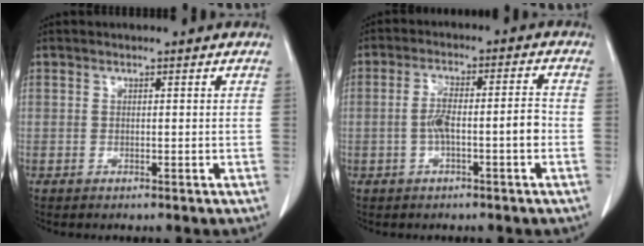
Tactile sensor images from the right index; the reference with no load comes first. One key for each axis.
{"total": 6.5, "fx": -1.5, "fy": 1.0, "fz": 6.2, "tx": -0.116, "ty": 0.021, "tz": -0.025}